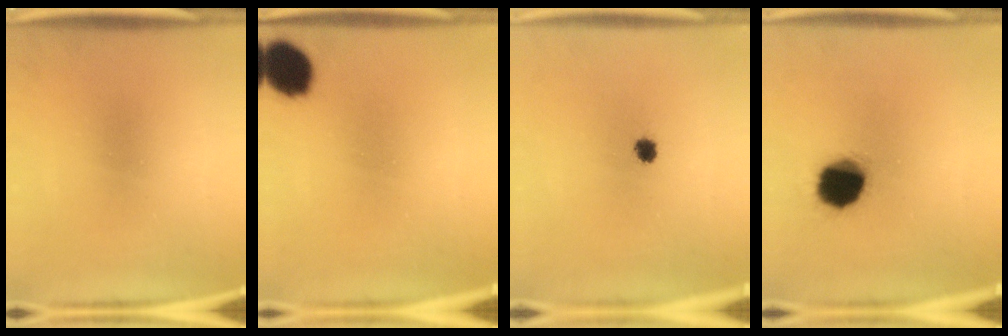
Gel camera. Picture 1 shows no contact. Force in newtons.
{"total": 10.6}
{"total": 2.4}
{"total": 14.2}